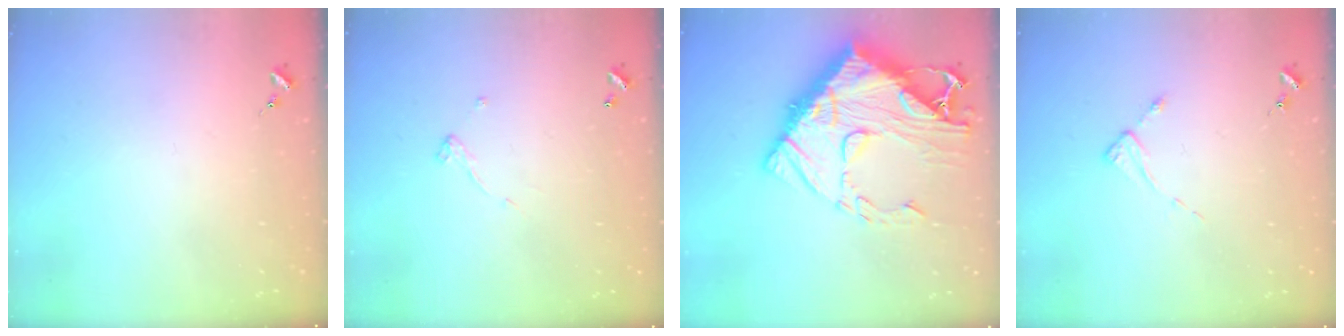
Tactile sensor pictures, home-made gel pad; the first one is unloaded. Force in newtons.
{"total": 5.0, "press": 5.0, "slide": 0.4}
{"total": 24.2, "press": 24.0, "slide": 2.4}
{"total": 2.5, "press": 2.5, "slide": 0.3}